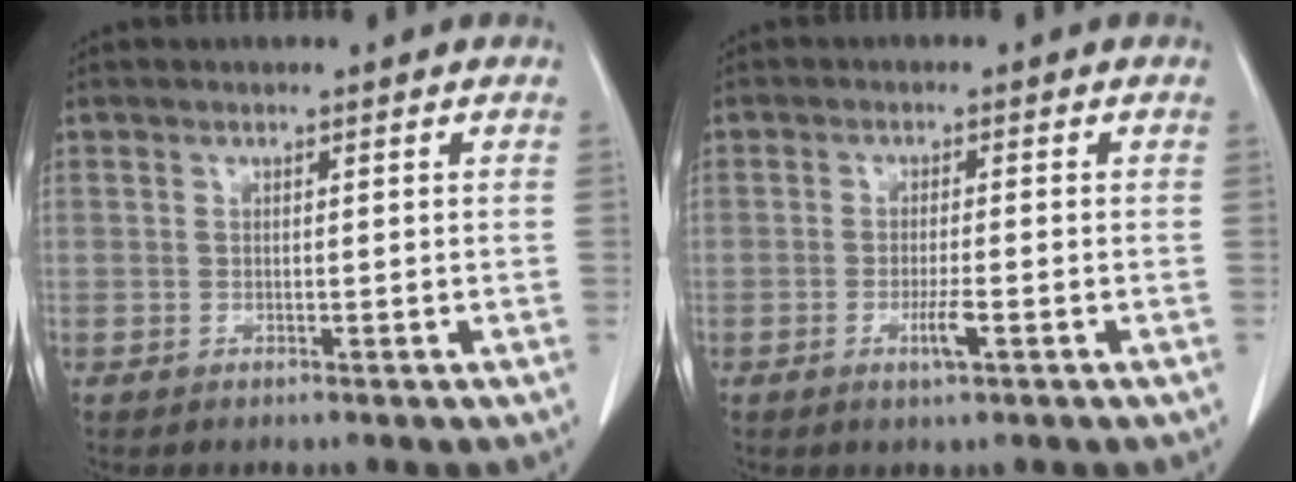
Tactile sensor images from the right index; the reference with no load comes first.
{"total": 3.0, "force": [-1.2, 0.2, 2.8], "torque": [-0.052, -0.004, -0.021]}